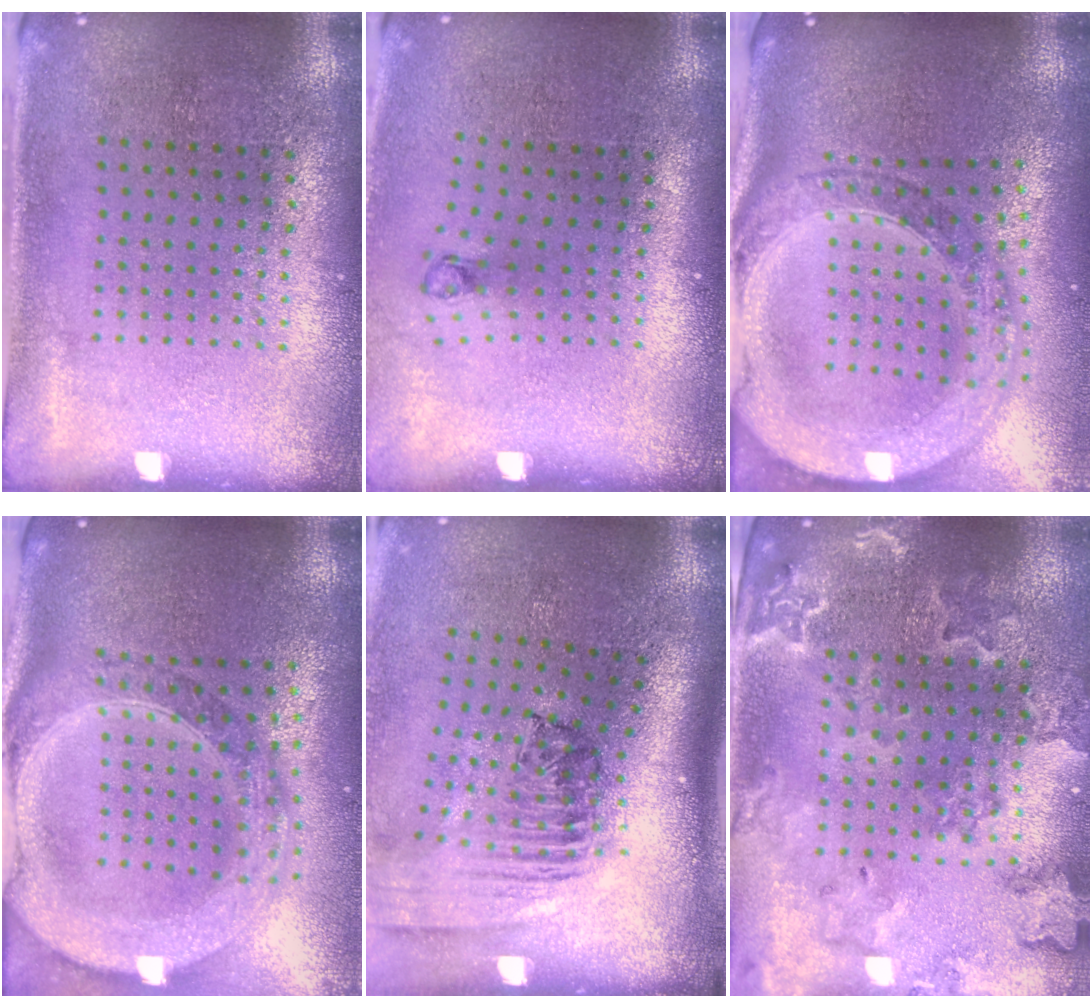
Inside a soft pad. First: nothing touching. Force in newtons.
{"total": 0.8, "press": 0.3, "slide": 0.7}
{"total": 3.0, "press": 2.4, "slide": 1.7}
{"total": 3.3, "press": 2.7, "slide": 1.9}
{"total": 2.4, "press": 1.6, "slide": 1.7}
{"total": 1.9, "press": 1.9, "slide": 0.3}